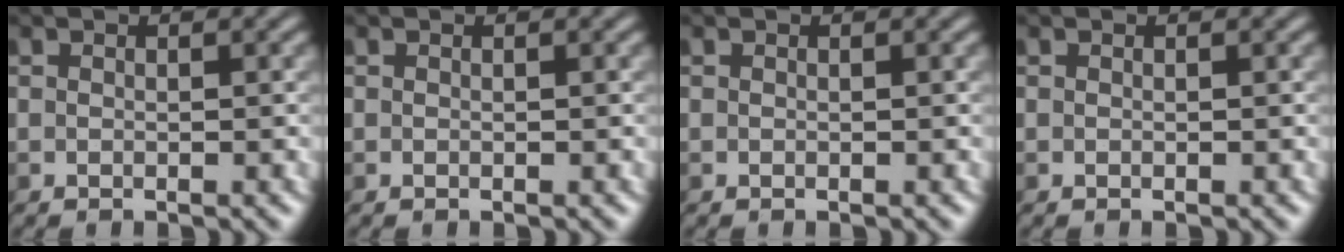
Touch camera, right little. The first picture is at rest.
{"total": 0.0}
{"total": 0.0}
{"total": 0.0}